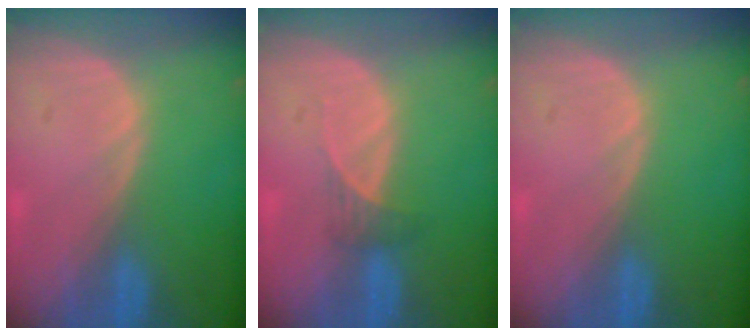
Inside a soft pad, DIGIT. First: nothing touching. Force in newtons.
{"total": 1.8, "press": 1.6, "slide": 0.8}
{"total": 0.0}